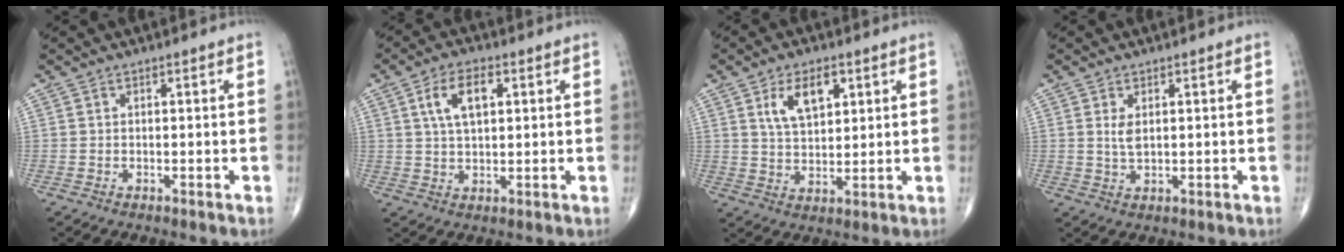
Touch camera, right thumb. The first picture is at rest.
{"total": 7.6, "force": [2.4, 3.8, 6.1], "torque": [-0.109, 0.003, 0.044]}
{"total": 8.3, "force": [3.5, 4.4, 6.2], "torque": [-0.092, -0.013, 0.067]}
{"total": 2.7, "force": [0.7, 1.4, 2.3], "torque": [-0.043, -0.006, 0.018]}